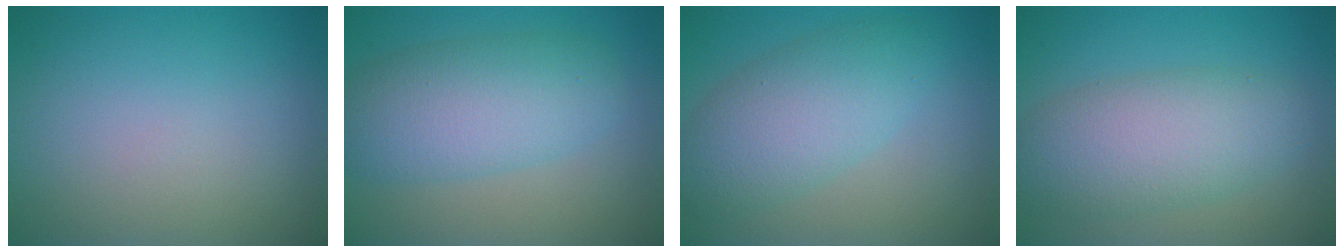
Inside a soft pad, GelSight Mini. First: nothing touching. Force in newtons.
{"total": 6.3, "press": 6.3, "slide": 0.5}
{"total": 5.6, "press": 5.5, "slide": 0.1}
{"total": 6.3, "press": 6.3, "slide": 0.2}